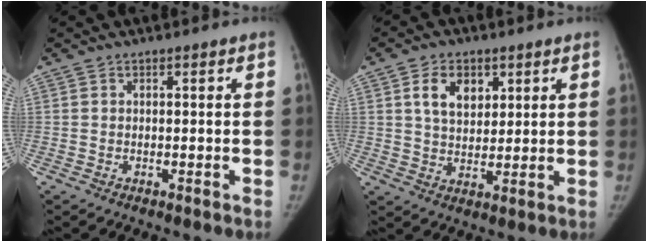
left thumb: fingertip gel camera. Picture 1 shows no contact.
{"total": 7.6, "force": [3.2, 5.1, 4.7], "torque": [-0.058, -0.017, 0.057]}